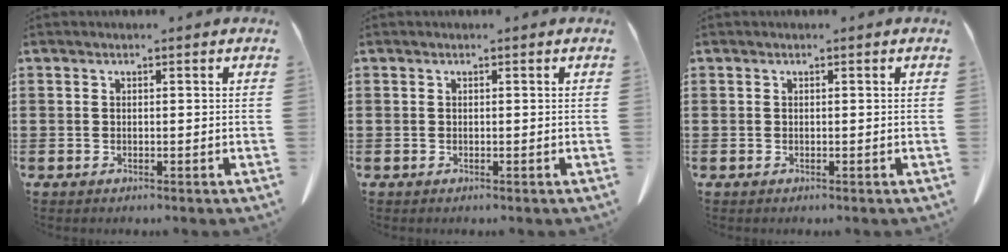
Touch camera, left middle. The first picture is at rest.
{"total": 0.0}
{"total": 0.0}